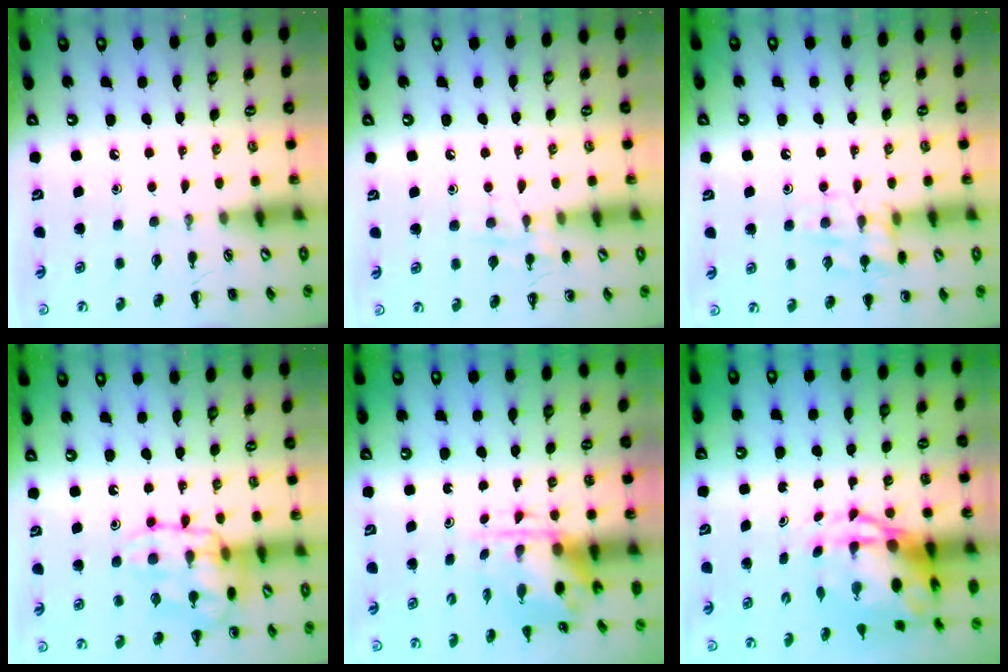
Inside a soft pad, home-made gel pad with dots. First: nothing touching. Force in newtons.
{"total": 6.9, "press": 6.8, "slide": 1.5}
{"total": 12.1, "press": 12.0, "slide": 1.0}
{"total": 16.0, "press": 15.9, "slide": 1.3}
{"total": 3.9, "press": 3.8, "slide": 0.6}
{"total": 7.0, "press": 6.8, "slide": 1.9}